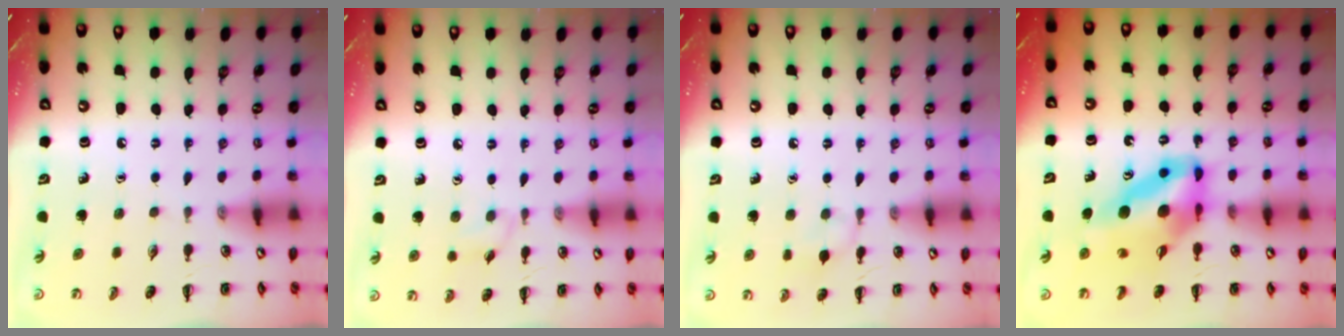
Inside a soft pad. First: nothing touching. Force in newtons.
{"total": 3.5, "press": 3.4, "slide": 1.0}
{"total": 7.3, "press": 7.0, "slide": 2.1}
{"total": 12.9, "press": 12.1, "slide": 4.5}